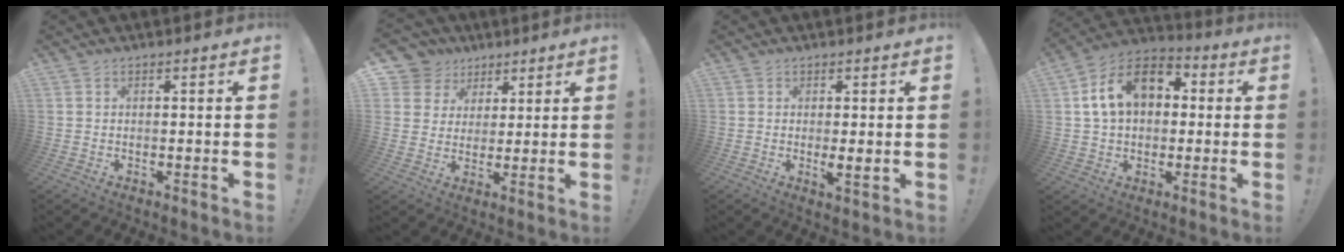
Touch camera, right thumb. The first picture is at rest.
{"total": 8.9, "force": [4.2, 7.6, 1.6], "torque": [-0.032, -0.026, 0.089]}
{"total": 3.0, "force": [0.8, 0.5, 2.8], "torque": [-0.030, -0.018, 0.012]}
{"total": 15.3, "force": [4.1, 10.4, 10.3], "torque": [-0.171, 0.006, 0.077]}